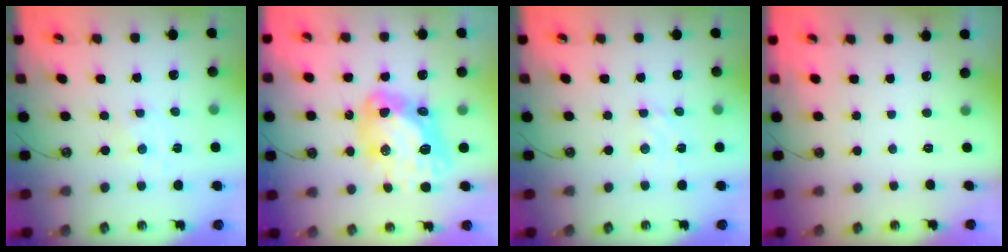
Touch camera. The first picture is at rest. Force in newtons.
{"total": 18.7, "press": 18.6, "slide": 2.2}
{"total": 2.8, "press": 2.8, "slide": 0.1}
{"total": 0.0}